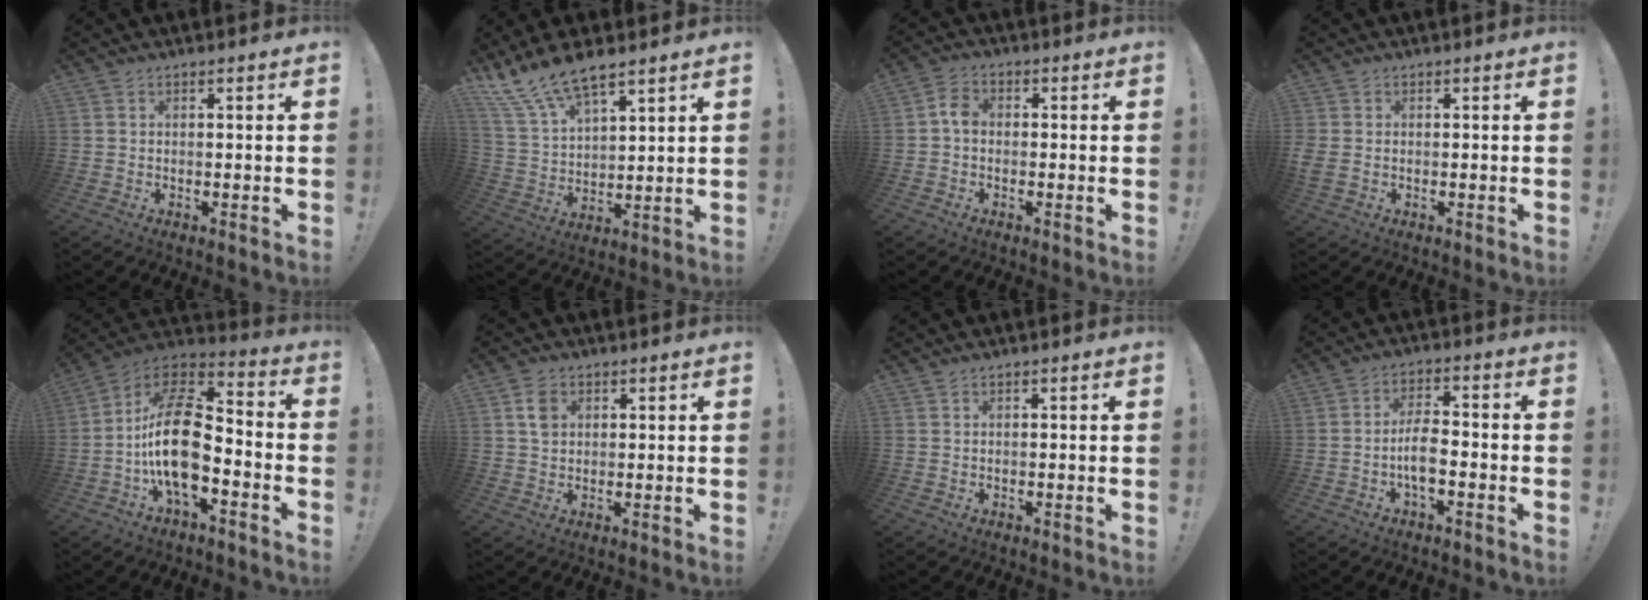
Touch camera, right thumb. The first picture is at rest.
{"total": 12.5, "force": [10.2, 4.2, 5.9], "torque": [-0.134, -0.058, 0.193]}
{"total": 3.9, "force": [-0.1, 2.9, 2.6], "torque": [-0.048, 0.012, -0.001]}
{"total": 2.4, "force": [0.0, 1.7, 1.6], "torque": [-0.028, -0.003, 0.000]}
{"total": 20.1, "force": [-3.8, 10.4, 16.8], "torque": [-0.325, 0.028, -0.062]}
{"total": 4.6, "force": [1.3, 3.5, 2.7], "torque": [-0.033, 0.000, 0.023]}
{"total": 0.0}
{"total": 7.3, "force": [-2.5, 3.1, 6.1], "torque": [-0.120, 0.008, -0.047]}